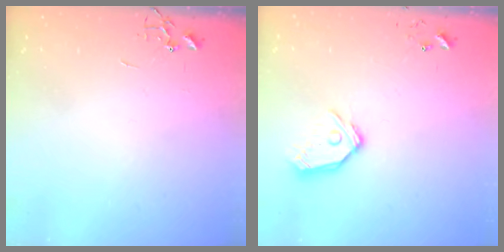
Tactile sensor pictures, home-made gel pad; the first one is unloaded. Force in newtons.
{"total": 11.6, "press": 11.6, "slide": 1.4}